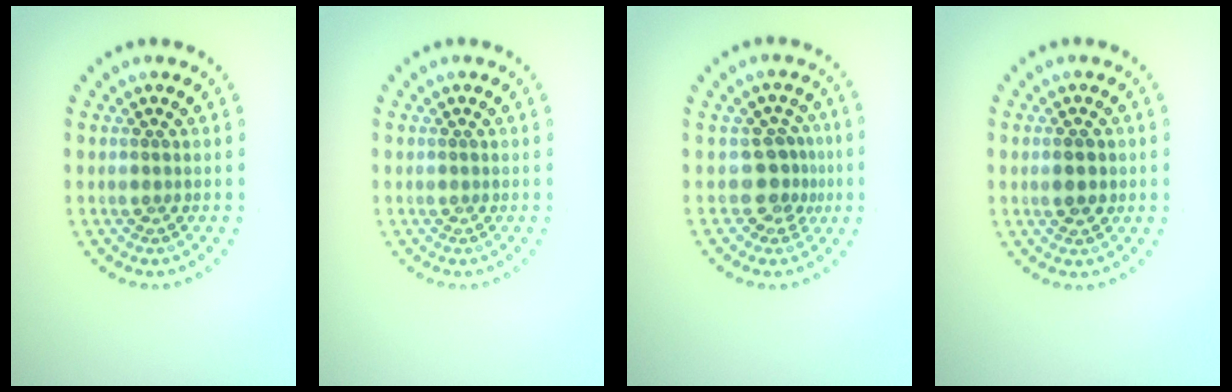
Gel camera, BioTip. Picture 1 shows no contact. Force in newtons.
{"total": 0.0}
{"total": 2.5, "press": 1.9, "slide": 1.6}
{"total": 1.8, "press": 1.8, "slide": 0.1}